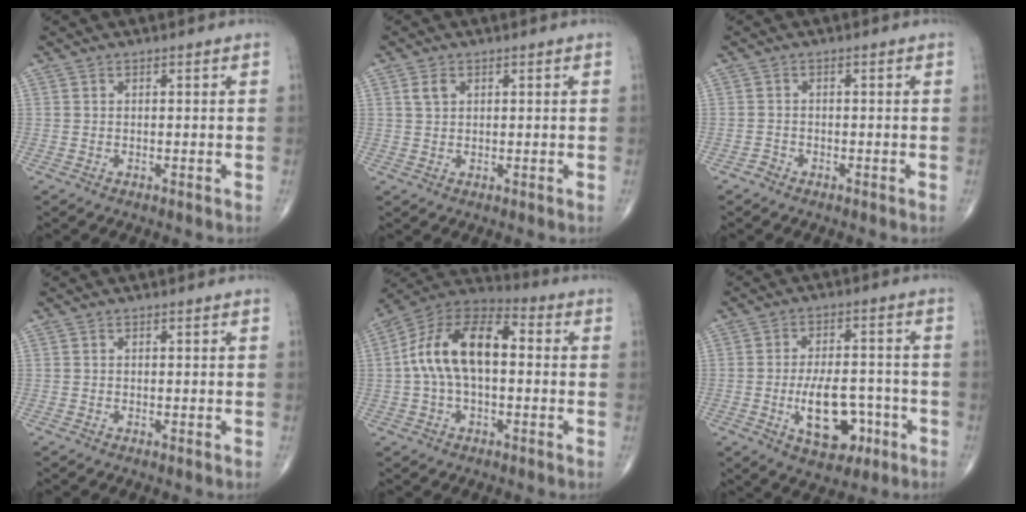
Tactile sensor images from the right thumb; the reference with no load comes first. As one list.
[{"total": 2.1, "force": [0.9, 1.3, 1.3], "torque": [-0.023, 0.002, 0.021]}, {"total": 1.0, "force": [-0.8, 0.6, 0.0], "torque": [0.000, 0.002, -0.021]}, {"total": 0.0}, {"total": 15.5, "force": [0.8, 8.4, 13.0], "torque": [-0.234, 0.043, 0.002]}, {"total": 11.6, "force": [-3.8, 6.2, 9.0], "torque": [-0.126, 0.019, -0.052]}]